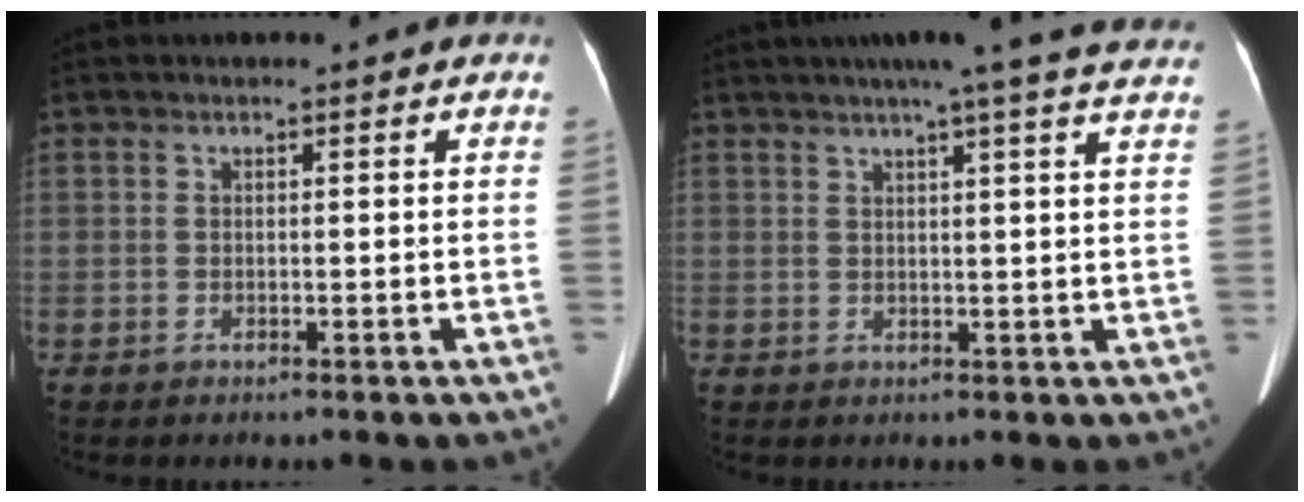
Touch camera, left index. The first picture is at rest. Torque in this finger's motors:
{"motor_torque": [0.31, -0.37, -0.04, -0.03]}